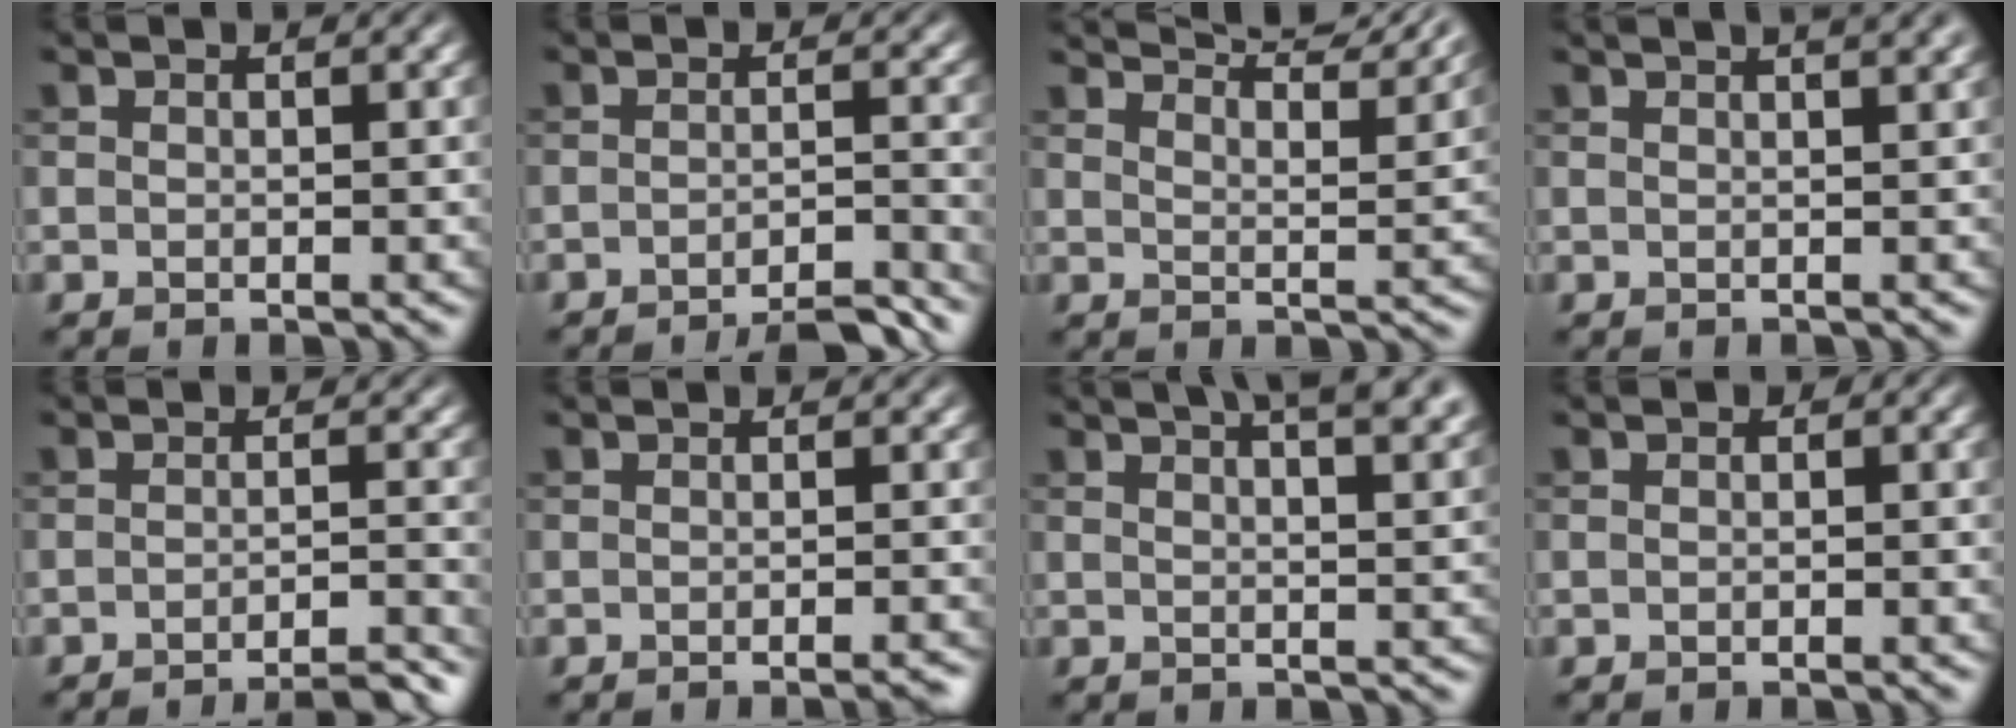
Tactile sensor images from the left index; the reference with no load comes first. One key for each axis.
{"total": 4.8, "fx": -4.0, "fy": 0.7, "fz": 2.4, "tx": -0.021, "ty": 0.008, "tz": -0.063}
{"total": 10.3, "fx": 8.8, "fy": 2.3, "fz": 4.9, "tx": -0.047, "ty": 0.021, "tz": 0.086}
{"total": 6.4, "fx": 3.7, "fy": 2.8, "fz": 4.3, "tx": -0.018, "ty": 0.046, "tz": 0.015}
{"total": 5.5, "fx": -4.6, "fy": 0.7, "fz": 2.8, "tx": -0.027, "ty": 0.008, "tz": -0.065}
{"total": 1.9, "fx": -1.3, "fy": 0.5, "fz": 1.4, "tx": -0.005, "ty": 0.001, "tz": -0.022}
{"total": 10.6, "fx": 6.5, "fy": 4.3, "fz": 7.2, "tx": -0.039, "ty": 0.055, "tz": 0.051}
{"total": 0.7, "fx": -0.3, "fy": 0.5, "fz": 0.4, "tx": -0.005, "ty": -0.002, "tz": -0.005}